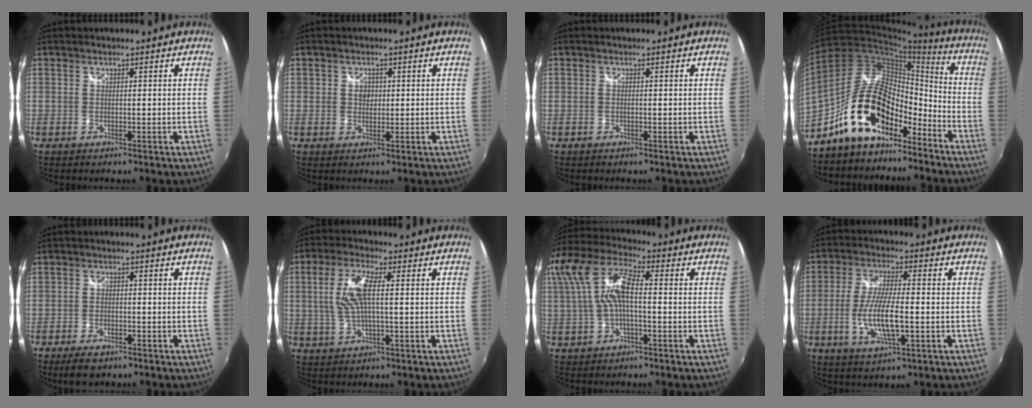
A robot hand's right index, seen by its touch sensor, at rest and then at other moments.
{"total": 2.1, "force": [0.3, 1.9, 0.8], "torque": [-0.009, 0.003, 0.003]}
{"total": 0.0}
{"total": 16.8, "force": [-11.3, 7.8, 9.7], "torque": [-0.186, 0.027, -0.197]}
{"total": 4.9, "force": [-3.5, 2.0, 2.8], "torque": [-0.069, -0.012, -0.059]}
{"total": 8.3, "force": [0.7, 2.5, 7.8], "torque": [-0.161, 0.006, 0.017]}
{"total": 12.5, "force": [1.1, 4.7, 11.5], "torque": [-0.218, 0.012, 0.021]}
{"total": 10.5, "force": [-2.3, 2.9, 9.8], "torque": [-0.196, -0.010, -0.042]}